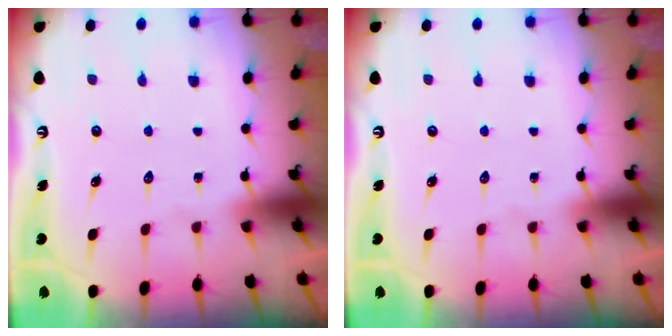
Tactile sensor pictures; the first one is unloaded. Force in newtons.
{"total": 0.0}